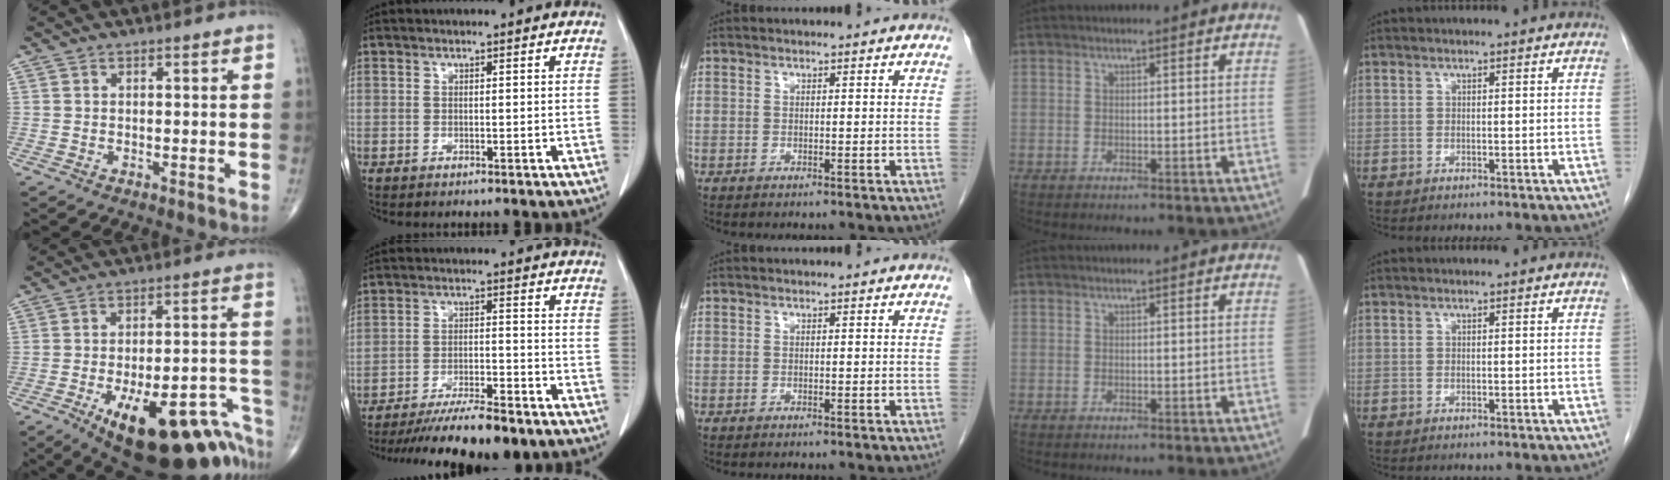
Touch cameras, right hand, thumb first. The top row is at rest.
{"thumb": {"total": 25.6, "force": [-15.4, 9.7, 18.0], "torque": [-0.160, 0.077, -0.206]}, "index": {"total": 15.0, "force": [-12.6, 2.0, 7.9], "torque": [-0.122, -0.016, -0.194]}}